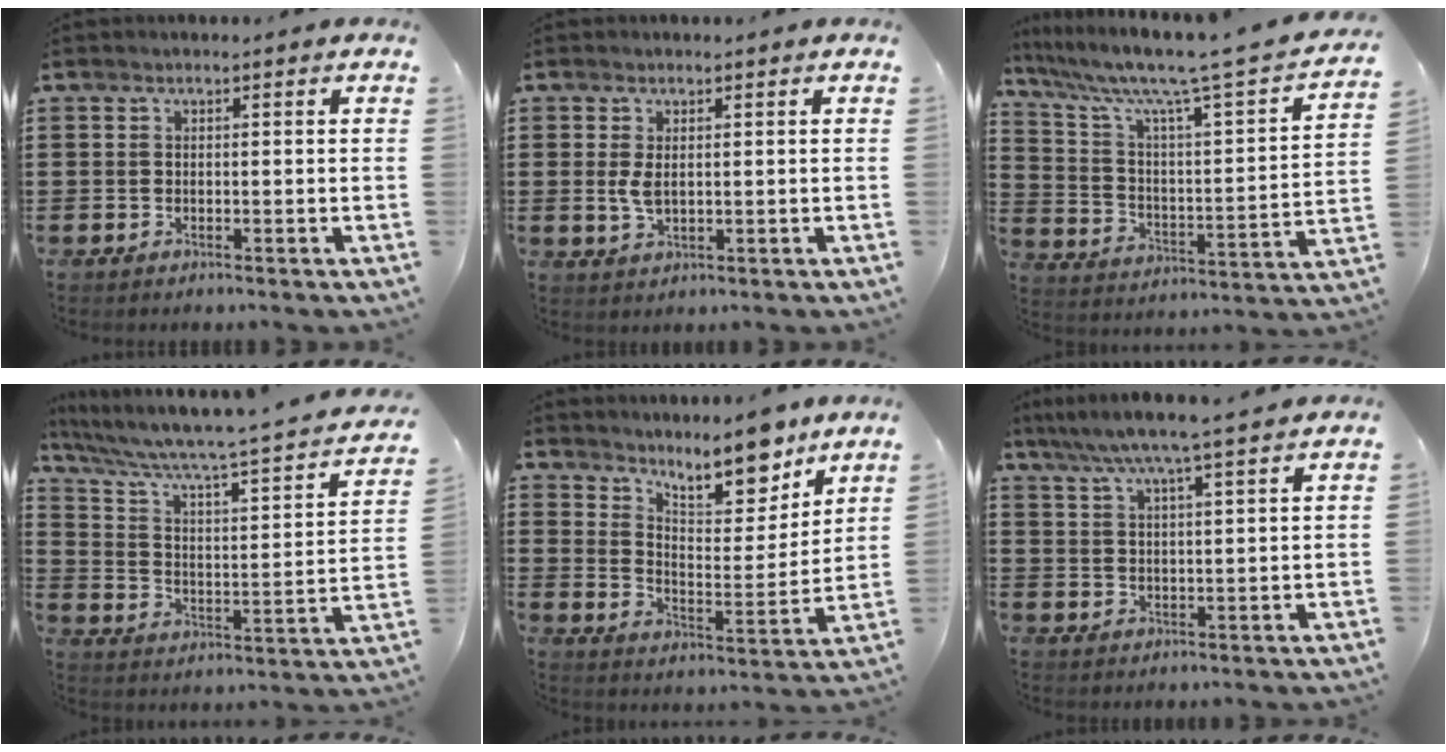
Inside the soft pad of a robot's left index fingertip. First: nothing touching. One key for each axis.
{"total": 2.9, "fx": 0.3, "fy": 1.4, "fz": 2.5, "tx": -0.066, "ty": -0.001, "tz": -0.001}
{"total": 8.3, "fx": 6.4, "fy": 0.1, "fz": 5.3, "tx": -0.129, "ty": -0.055, "tz": 0.096}
{"total": 5.6, "fx": 4.3, "fy": 0.2, "fz": 3.7, "tx": -0.091, "ty": -0.045, "tz": 0.064}
{"total": 10.6, "fx": 9.1, "fy": 2.7, "fz": 4.7, "tx": -0.071, "ty": -0.062, "tz": 0.159}
{"total": 5.9, "fx": 5.0, "fy": -0.8, "fz": 2.9, "tx": -0.074, "ty": -0.024, "tz": 0.086}